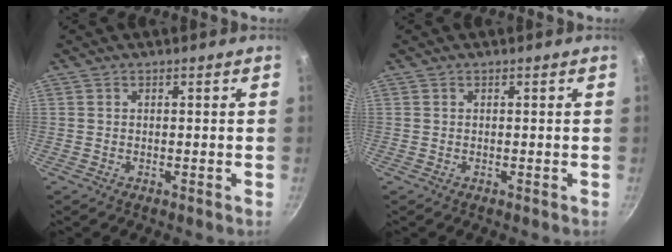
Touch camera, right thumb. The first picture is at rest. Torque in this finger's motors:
{"motor_torque": [0.01, 0.00, -0.03, 0.03, 0.01]}